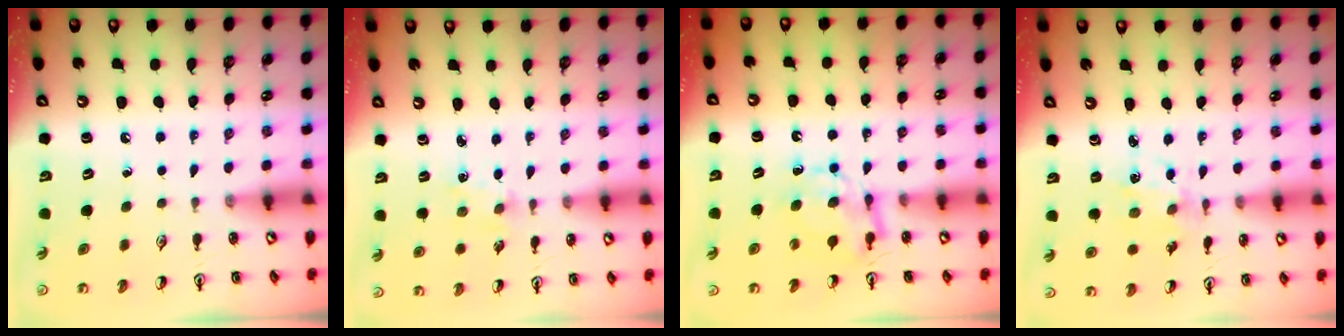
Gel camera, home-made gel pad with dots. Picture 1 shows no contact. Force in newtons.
{"total": 2.5, "press": 2.4, "slide": 0.3}
{"total": 8.1, "press": 8.1, "slide": 0.4}
{"total": 3.0, "press": 2.9, "slide": 0.8}